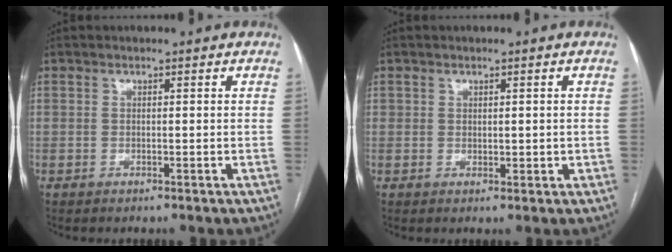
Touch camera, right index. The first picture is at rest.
{"total": 1.5, "force": [0.2, 1.2, 0.9], "torque": [-0.012, 0.002, 0.006]}